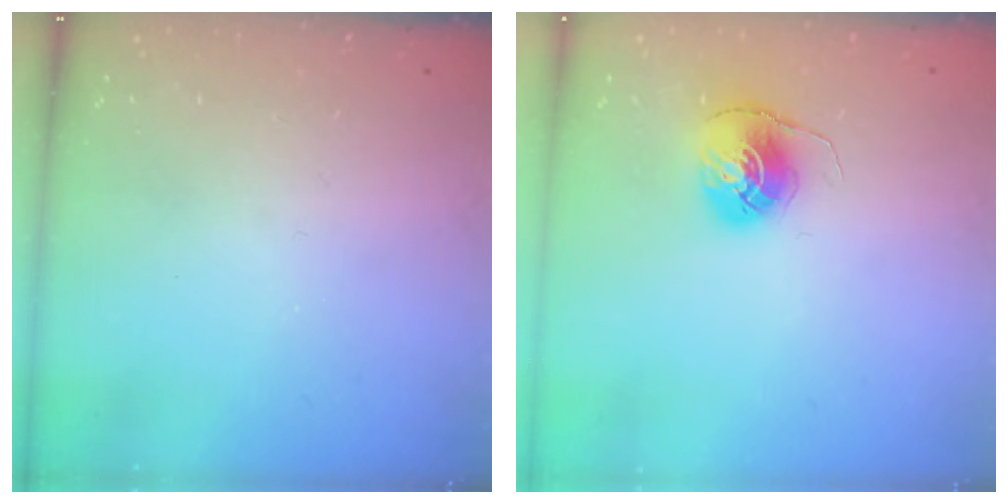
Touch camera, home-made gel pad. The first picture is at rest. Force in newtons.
{"total": 6.8, "press": 6.8, "slide": 0.3}